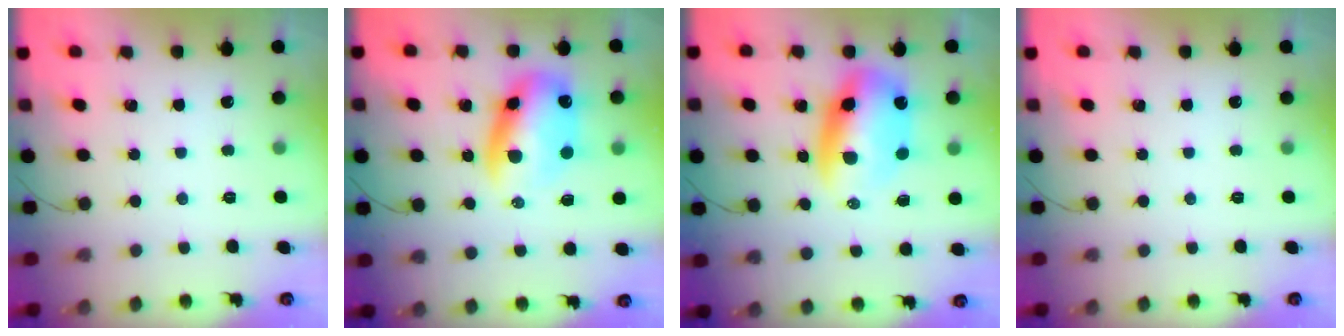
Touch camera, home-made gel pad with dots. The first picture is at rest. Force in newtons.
{"total": 12.3, "press": 11.9, "slide": 3.1}
{"total": 12.3, "press": 11.9, "slide": 3.0}
{"total": 0.0}